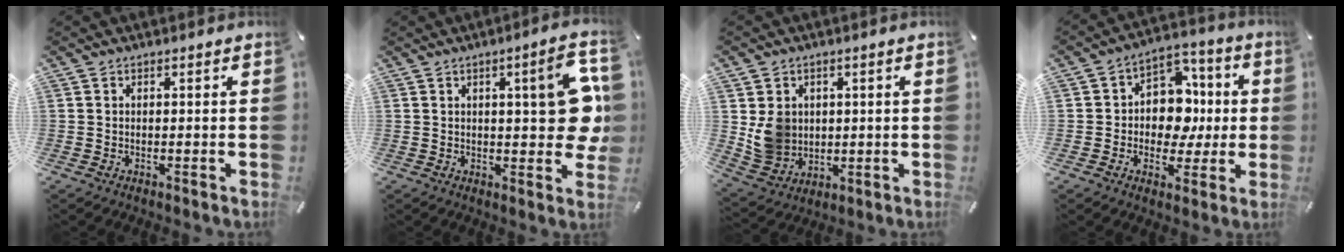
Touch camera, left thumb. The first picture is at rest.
{"total": 13.4, "force": [2.1, 4.8, 12.3], "torque": [-0.146, -0.009, 0.031]}
{"total": 7.7, "force": [1.7, 7.3, 1.7], "torque": [-0.036, -0.004, 0.040]}
{"total": 11.5, "force": [-0.6, 10.1, 5.5], "torque": [-0.081, 0.004, -0.004]}